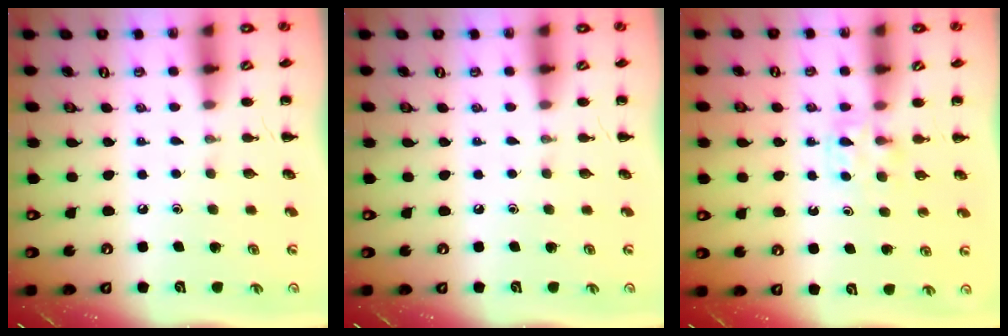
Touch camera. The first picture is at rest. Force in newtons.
{"total": 0.0}
{"total": 3.7, "press": 3.5, "slide": 1.3}